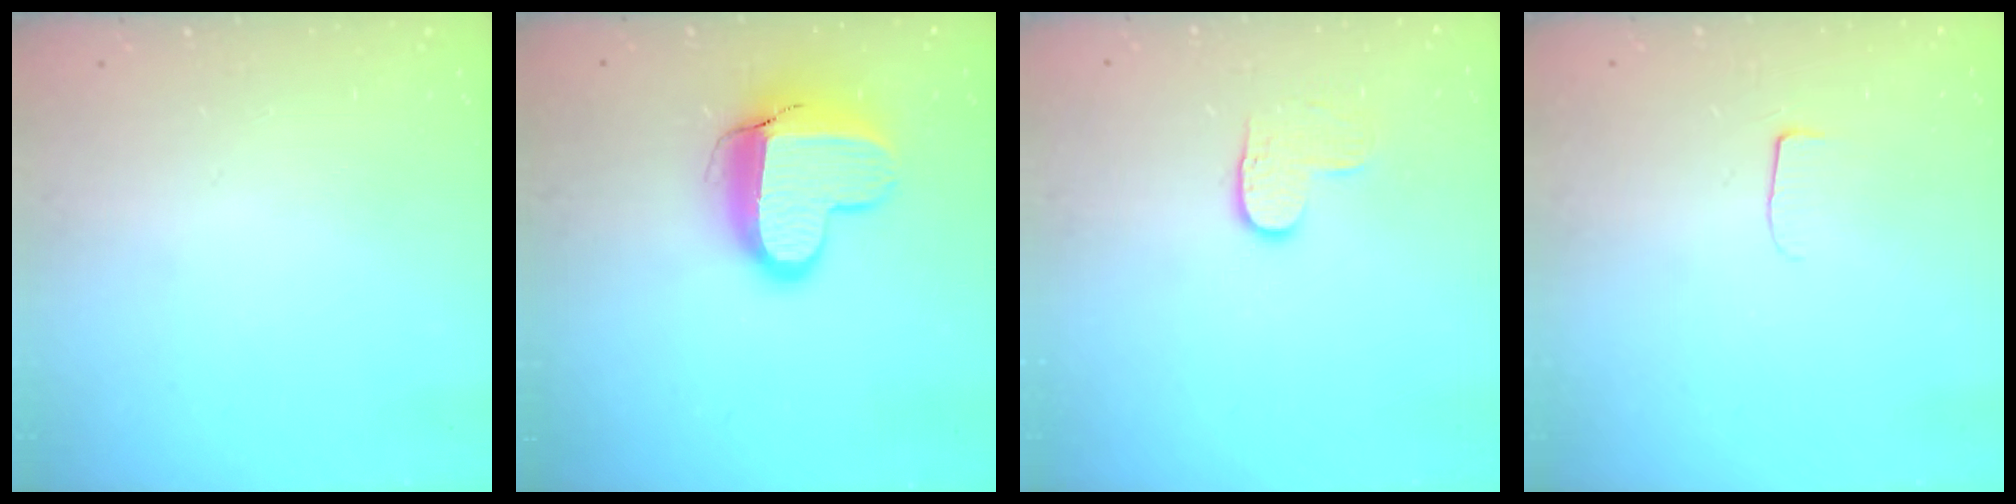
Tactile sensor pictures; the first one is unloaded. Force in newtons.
{"total": 13.3, "press": 13.3, "slide": 0.9}
{"total": 4.7, "press": 4.7, "slide": 0.4}
{"total": 5.1, "press": 5.0, "slide": 0.6}